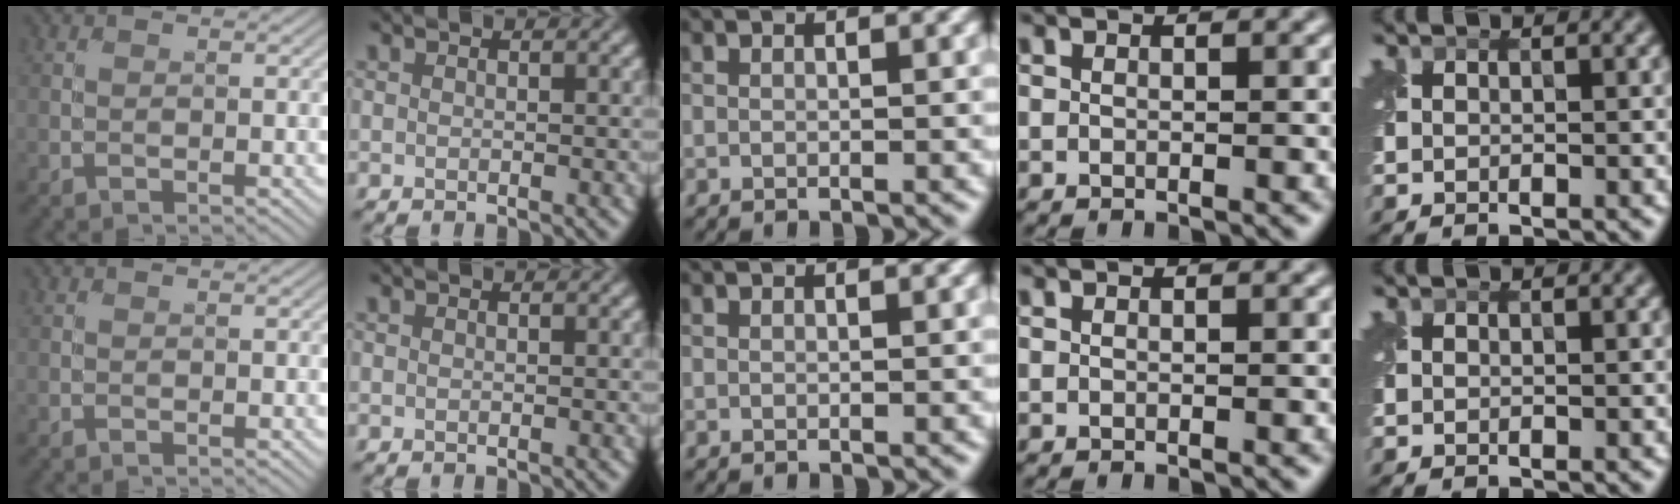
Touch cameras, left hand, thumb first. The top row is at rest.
{}